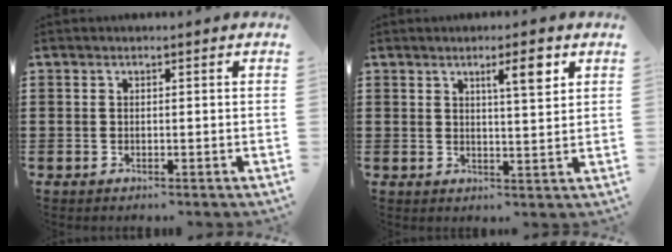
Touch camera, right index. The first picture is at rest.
{"total": 4.6, "force": [2.3, 0.8, 3.9], "torque": [-0.058, -0.004, 0.031]}